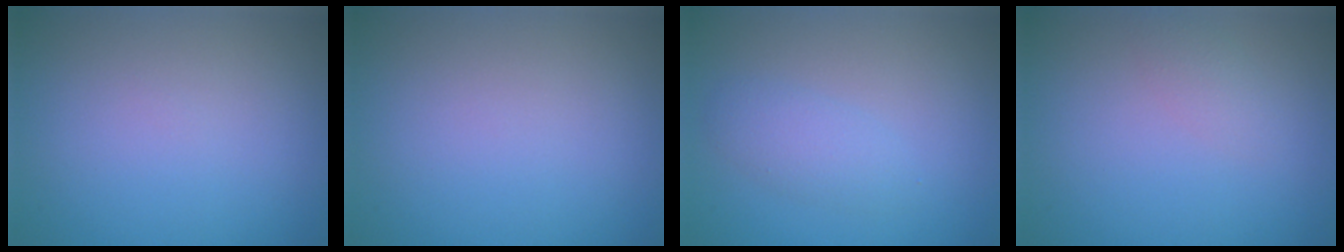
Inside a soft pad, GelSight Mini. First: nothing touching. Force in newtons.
{"total": 0.0}
{"total": 2.0, "press": 2.0, "slide": 0.1}
{"total": 1.1, "press": 1.1, "slide": 0.1}